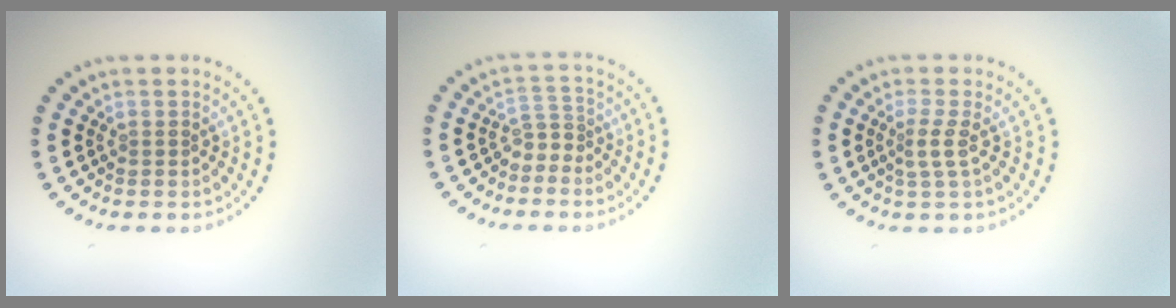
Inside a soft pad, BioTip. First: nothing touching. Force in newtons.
{"total": 1.9, "press": 1.2, "slide": 1.5}
{"total": 1.8, "press": 1.3, "slide": 1.3}